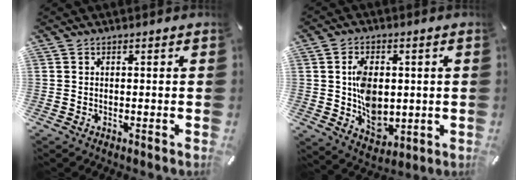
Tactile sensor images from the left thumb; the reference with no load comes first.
{"total": 10.7, "force": [0.4, 8.3, 6.7], "torque": [-0.102, 0.006, 0.012]}